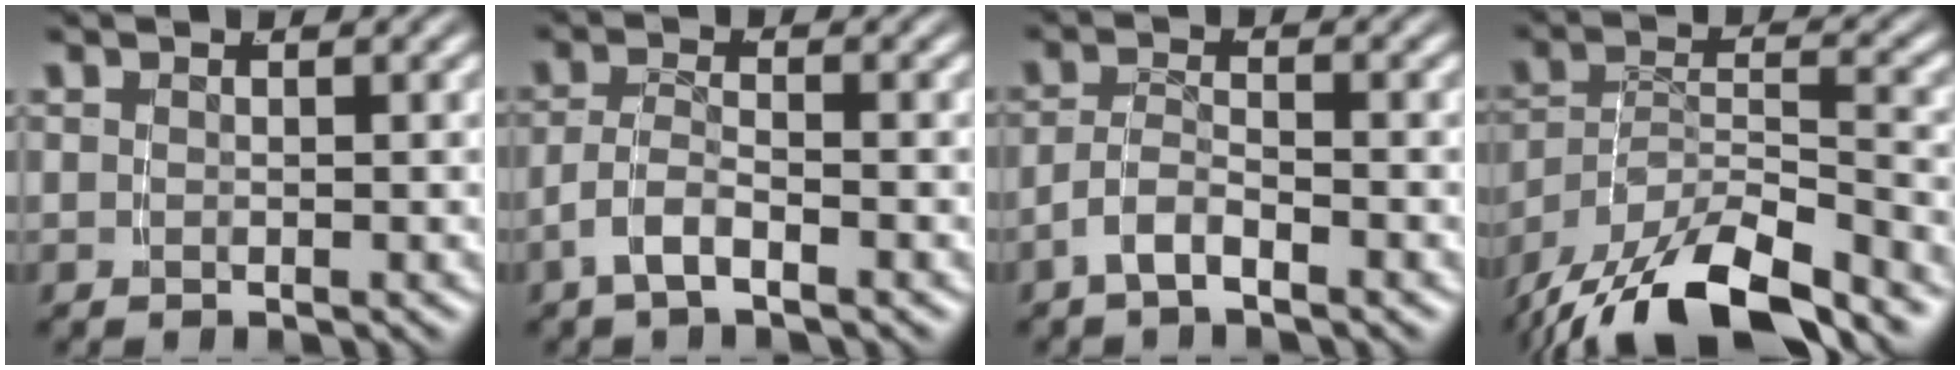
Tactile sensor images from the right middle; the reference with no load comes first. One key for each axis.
{"total": 2.7, "fx": -1.7, "fy": 0.8, "fz": 1.8, "tx": -0.039, "ty": -0.012, "tz": -0.026}
{"total": 2.6, "fx": -1.9, "fy": 0.8, "fz": 1.5, "tx": -0.030, "ty": -0.009, "tz": -0.033}
{"total": 9.9, "fx": -6.7, "fy": 5.2, "fz": 5.2, "tx": -0.096, "ty": -0.023, "tz": -0.107}